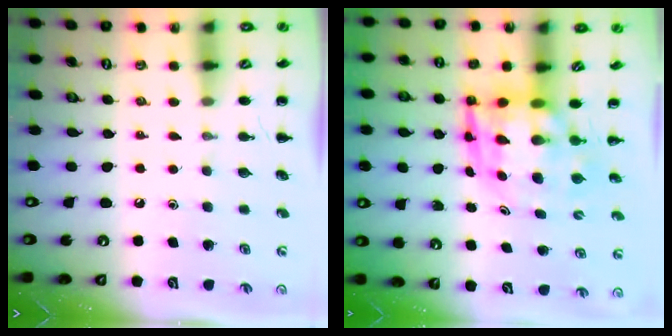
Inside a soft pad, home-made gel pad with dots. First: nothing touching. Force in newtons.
{"total": 6.2, "press": 5.9, "slide": 1.9}